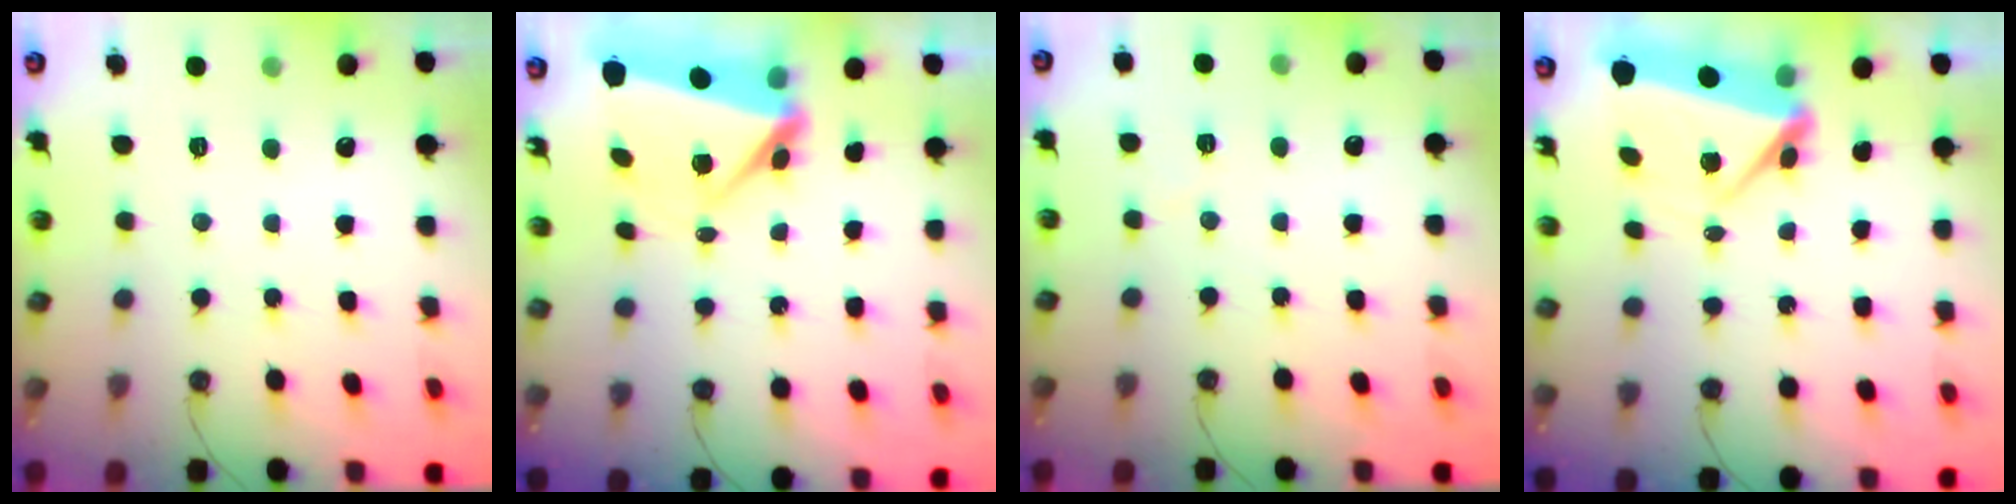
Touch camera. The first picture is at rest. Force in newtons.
{"total": 6.8, "press": 6.6, "slide": 1.3}
{"total": 3.5, "press": 3.3, "slide": 1.1}
{"total": 6.4, "press": 6.3, "slide": 1.2}